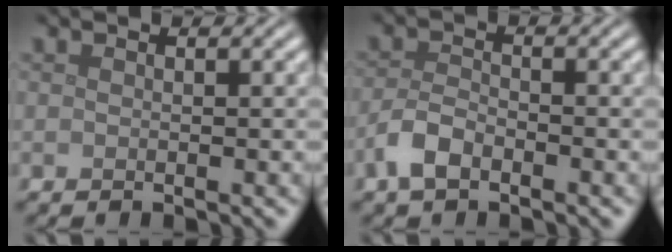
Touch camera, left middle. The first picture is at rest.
{"total": 2.6, "force": [-1.6, 1.2, 1.7], "torque": [-0.035, 0.003, -0.039]}